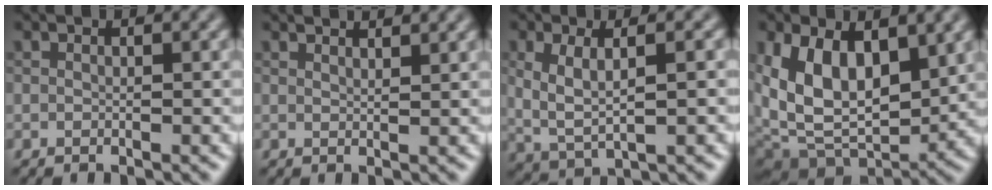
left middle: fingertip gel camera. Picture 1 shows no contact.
{"total": 2.9, "force": [2.4, 0.9, 1.4], "torque": [0.002, 0.012, 0.010]}
{"total": 4.0, "force": [0.8, 1.4, 3.6], "torque": [-0.076, -0.002, 0.017]}
{"total": 11.3, "force": [1.9, 6.5, 9.0], "torque": [-0.170, -0.019, 0.030]}